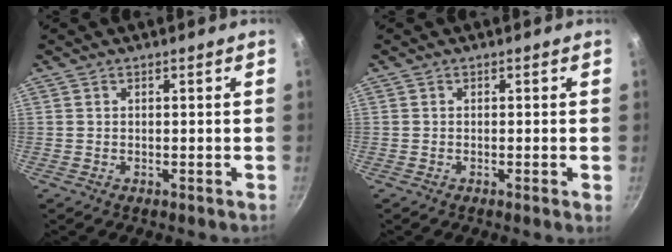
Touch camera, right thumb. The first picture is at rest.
{"total": 0.9, "force": [-0.3, -0.1, 0.8], "torque": [-0.013, -0.003, -0.007]}